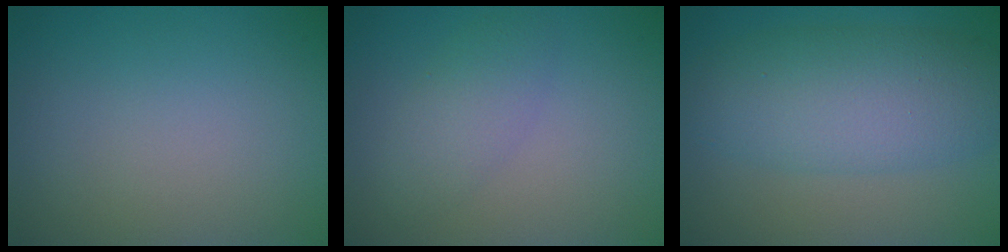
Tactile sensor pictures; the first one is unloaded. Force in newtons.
{"total": 2.5, "press": 2.5, "slide": 0.1}
{"total": 7.1, "press": 7.1, "slide": 0.0}